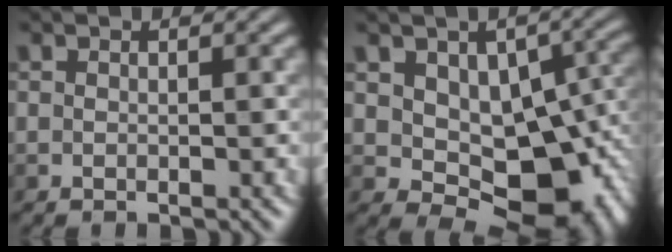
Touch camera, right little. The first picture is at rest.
{"total": 9.3, "force": [-0.8, 5.8, 7.2], "torque": [-0.094, -0.016, -0.008]}